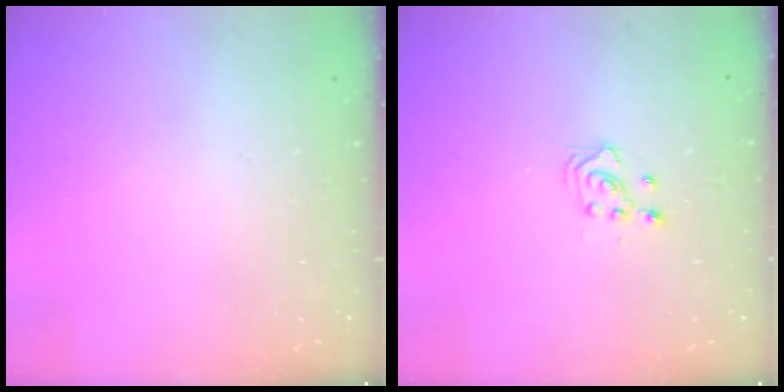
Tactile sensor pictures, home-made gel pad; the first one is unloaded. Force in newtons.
{"total": 2.5, "press": 2.3, "slide": 1.0}